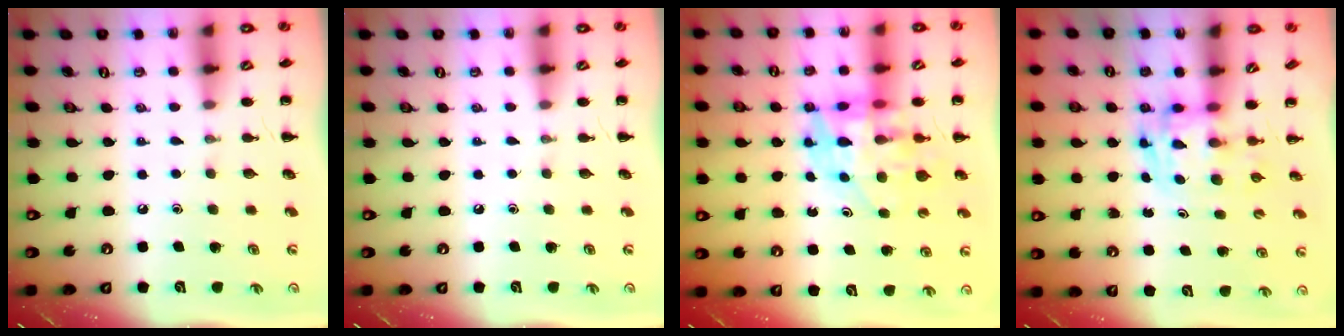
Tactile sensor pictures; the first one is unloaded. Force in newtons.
{"total": 0.0}
{"total": 11.2, "press": 10.8, "slide": 3.1}
{"total": 3.5, "press": 3.5, "slide": 0.6}